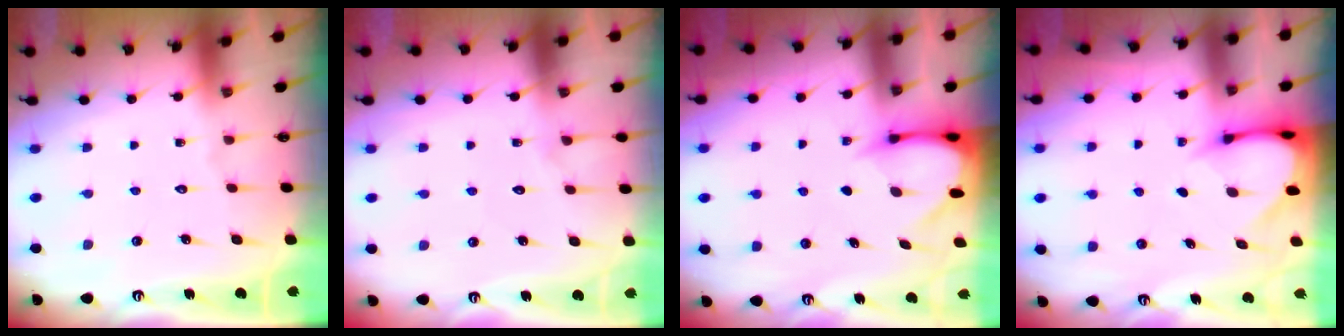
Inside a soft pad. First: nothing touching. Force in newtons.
{"total": 5.2, "press": 5.1, "slide": 0.5}
{"total": 3.3, "press": 3.3, "slide": 0.3}
{"total": 3.5, "press": 3.5, "slide": 0.2}